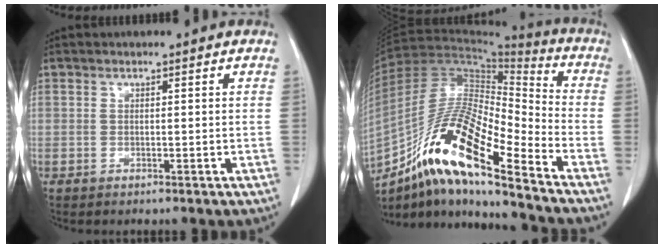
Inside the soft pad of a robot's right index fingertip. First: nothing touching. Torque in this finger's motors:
{"motor_torque": [1.10, -1.04, 0.37, 0.10]}